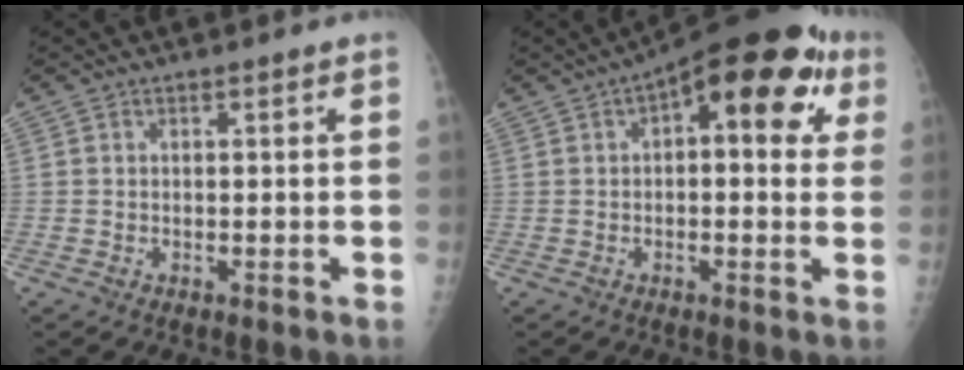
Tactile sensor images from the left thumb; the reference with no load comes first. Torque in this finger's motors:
{"motor_torque": [0.11, 0.96, 0.09, -0.04, 0.13]}